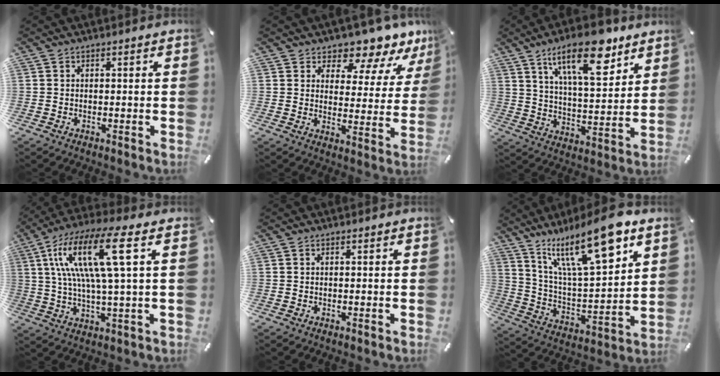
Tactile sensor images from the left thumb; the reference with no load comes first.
{"total": 8.4, "force": [7.4, 3.3, 2.0], "torque": [-0.023, -0.077, 0.126]}
{"total": 18.3, "force": [10.9, 7.1, 12.9], "torque": [-0.207, -0.042, 0.177]}
{"total": 17.0, "force": [5.2, 3.1, 15.9], "torque": [-0.329, -0.006, 0.075]}
{"total": 0.0}
{"total": 20.7, "force": [13.0, 6.7, 14.7], "torque": [-0.262, -0.072, 0.216]}